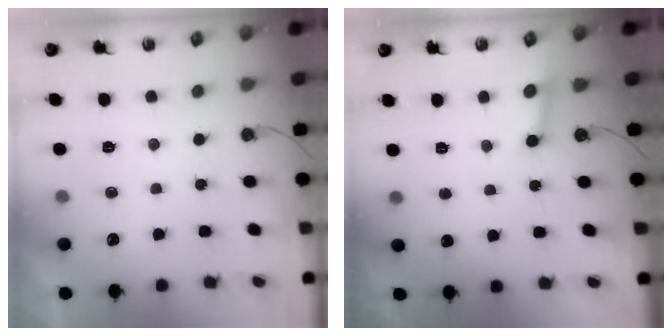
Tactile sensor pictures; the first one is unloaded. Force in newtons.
{"total": 2.6, "press": 2.6, "slide": 0.2}